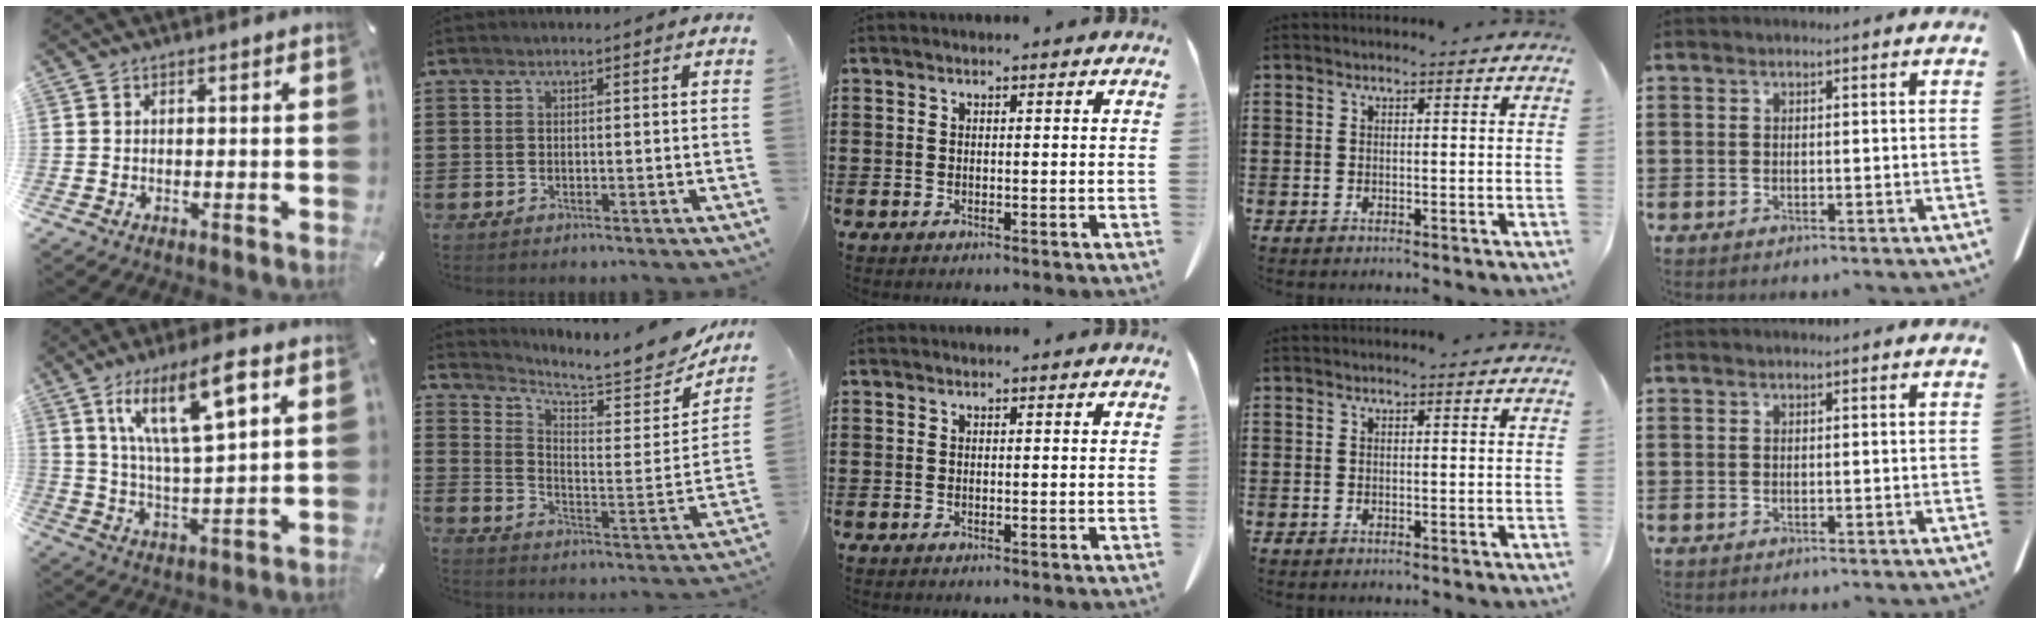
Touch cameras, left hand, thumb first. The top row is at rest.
{"thumb": {"total": 15.7, "force": [8.5, 4.6, 12.4], "torque": [-0.229, -0.022, 0.138]}, "index": {"total": 6.6, "force": [6.2, 0.7, 2.0], "torque": [-0.055, -0.053, 0.103]}}